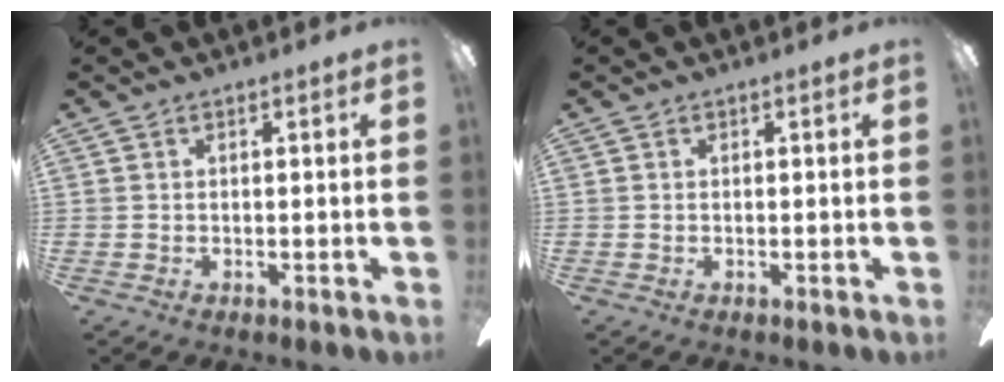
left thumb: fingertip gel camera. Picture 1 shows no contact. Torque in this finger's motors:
{"motor_torque": [0.00, 0.00, 0.00, 0.00, 0.00]}